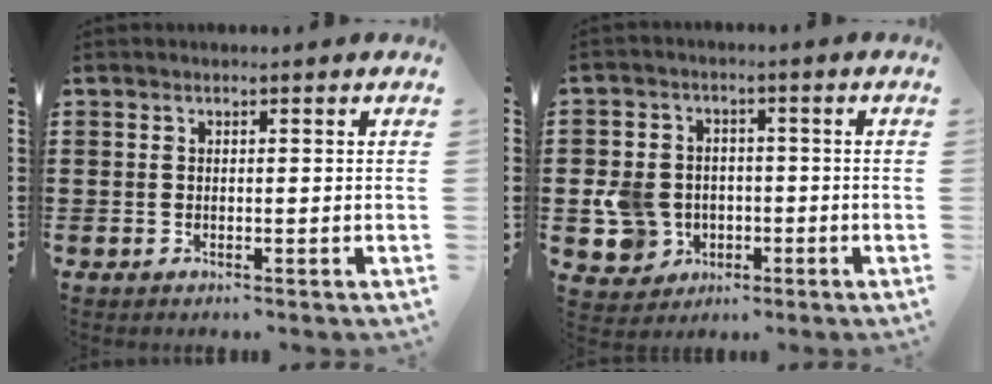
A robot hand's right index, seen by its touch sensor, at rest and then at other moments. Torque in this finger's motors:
{"motor_torque": [0.40, -0.16, 0.40, 0.07]}